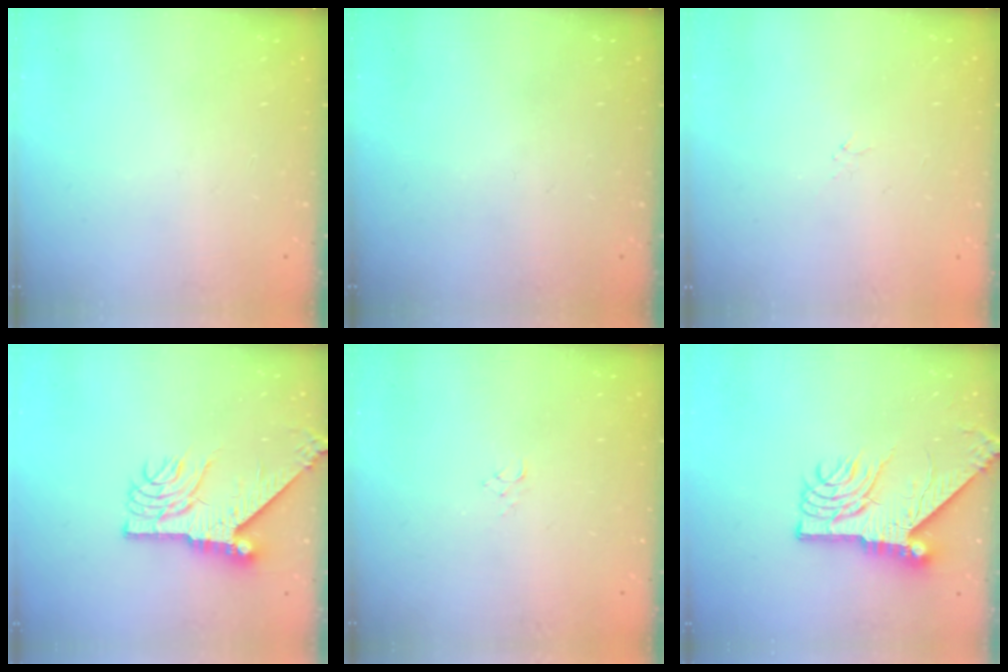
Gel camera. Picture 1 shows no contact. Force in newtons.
{"total": 0.0}
{"total": 0.9, "press": 0.8, "slide": 0.4}
{"total": 12.1, "press": 12.0, "slide": 1.6}
{"total": 2.9, "press": 2.9, "slide": 0.3}
{"total": 13.8, "press": 13.8, "slide": 1.2}